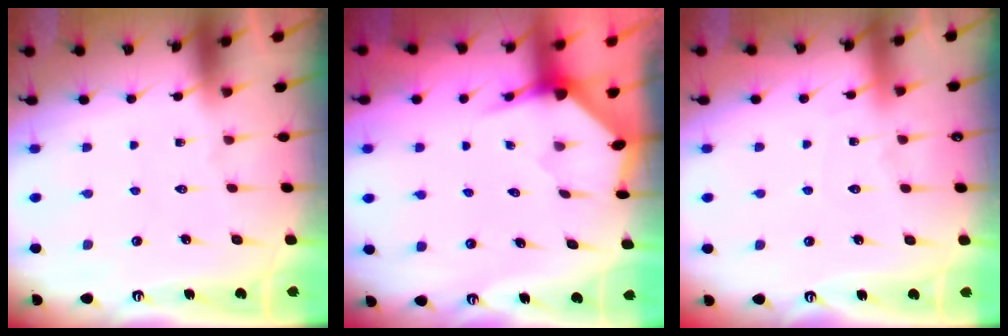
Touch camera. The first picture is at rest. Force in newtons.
{"total": 3.2, "press": 3.2, "slide": 0.3}
{"total": 4.8, "press": 4.7, "slide": 0.8}